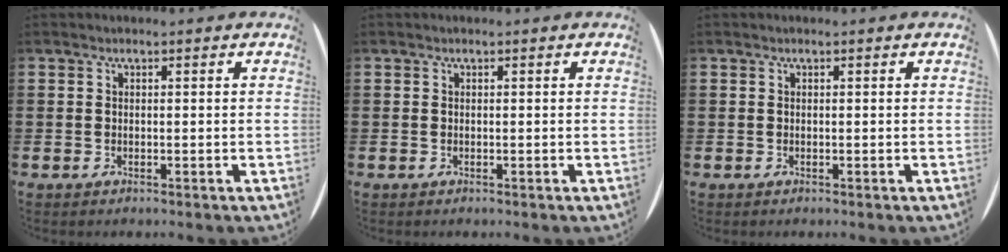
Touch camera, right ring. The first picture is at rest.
{"total": 0.0}
{"total": 0.0}